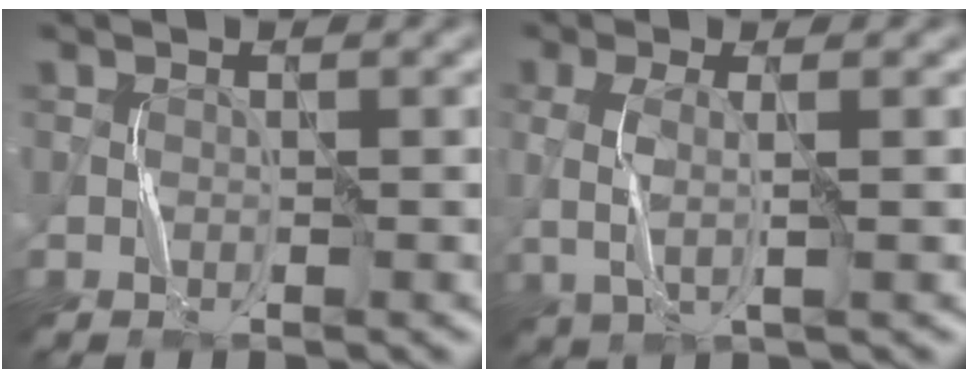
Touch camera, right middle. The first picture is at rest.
{"total": 2.8, "force": [0.1, 0.8, 2.7], "torque": [-0.064, -0.002, 0.003]}